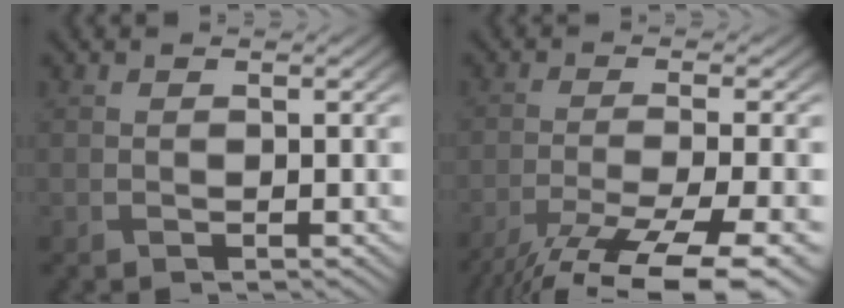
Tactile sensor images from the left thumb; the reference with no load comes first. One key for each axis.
{"total": 12.8, "fx": -9.3, "fy": 2.5, "fz": 8.4, "tx": -0.147, "ty": -0.025, "tz": -0.140}